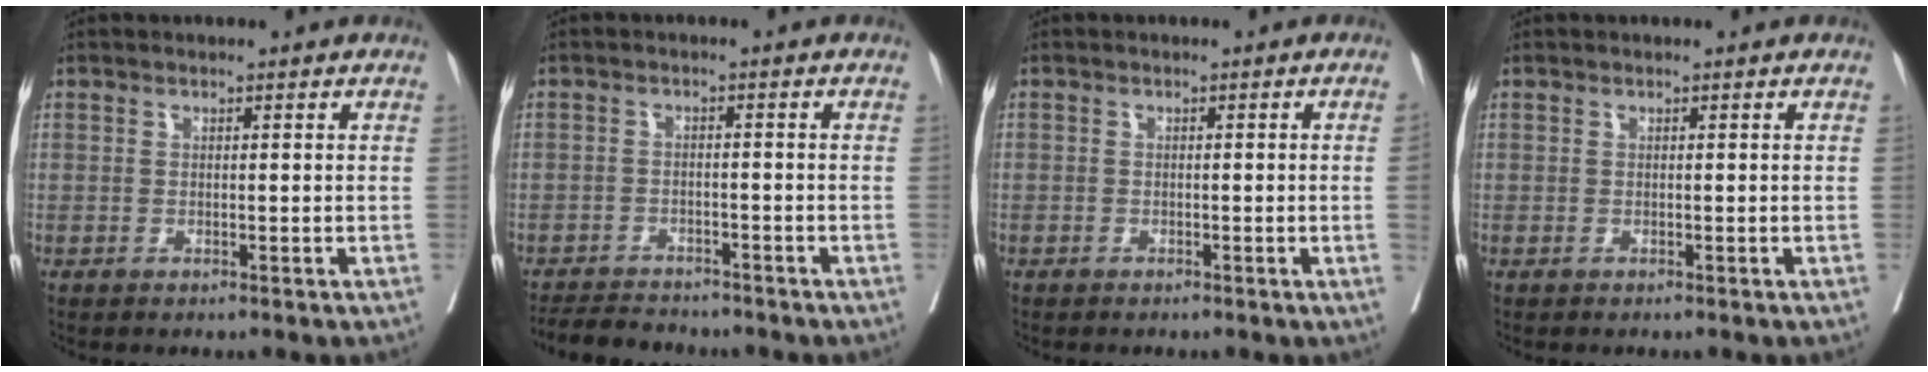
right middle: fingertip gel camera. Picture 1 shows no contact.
{"total": 6.4, "force": [-6.1, 1.5, 1.4], "torque": [-0.018, -0.012, -0.094]}
{"total": 1.1, "force": [-0.3, -0.4, 1.0], "torque": [-0.011, 0.000, -0.005]}
{"total": 0.0}